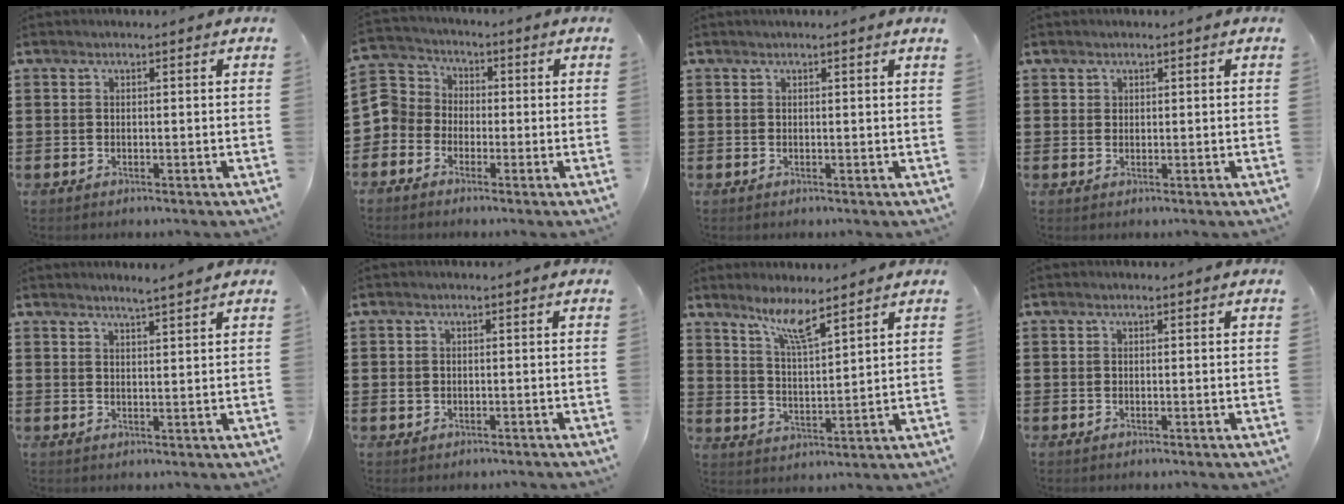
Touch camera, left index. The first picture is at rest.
{"total": 5.4, "force": [-2.2, 4.9, 0.7], "torque": [-0.059, 0.010, -0.055]}
{"total": 0.8, "force": [0.5, -0.3, 0.5], "torque": [-0.010, -0.004, 0.011]}
{"total": 1.1, "force": [0.9, 0.7, 0.1], "torque": [-0.004, 0.002, 0.017]}
{"total": 2.5, "force": [2.3, -0.5, 0.7], "torque": [-0.019, -0.005, 0.043]}
{"total": 1.2, "force": [-0.4, 1.0, 0.2], "torque": [-0.008, 0.003, -0.011]}
{"total": 6.5, "force": [4.9, 0.5, 4.2], "torque": [-0.098, -0.012, 0.085]}
{"total": 0.0}